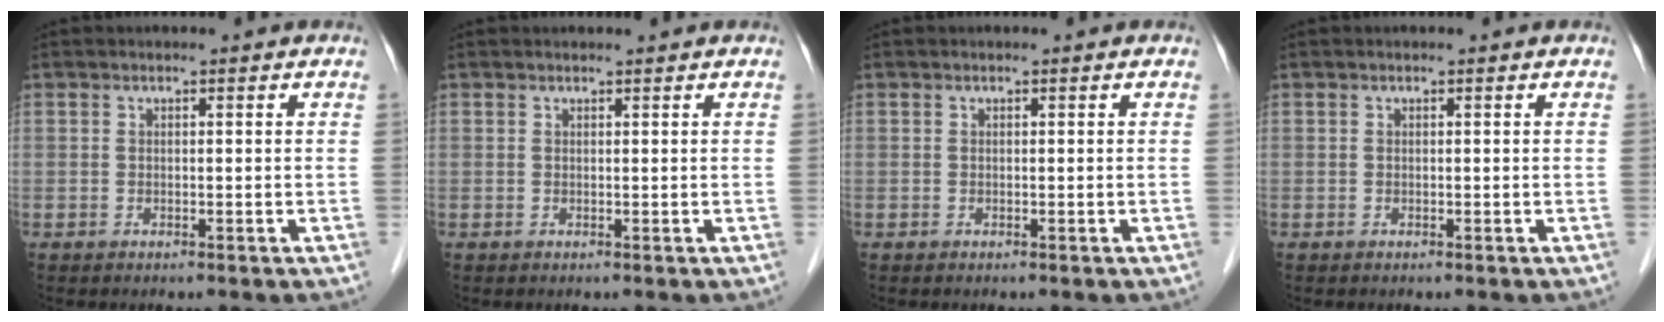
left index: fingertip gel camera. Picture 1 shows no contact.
{"total": 0.9, "force": [0.9, -0.1, 0.1], "torque": [-0.006, 0.003, 0.016]}
{"total": 0.0}
{"total": 0.0}